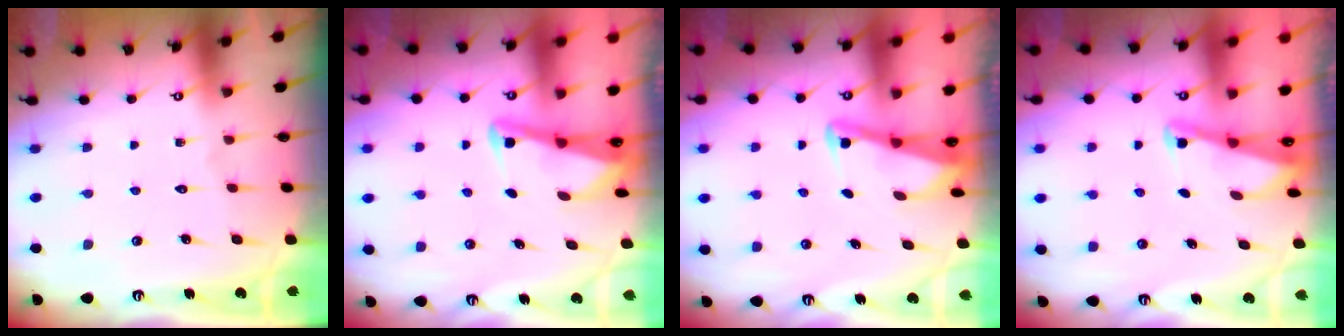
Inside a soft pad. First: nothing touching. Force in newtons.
{"total": 3.0, "press": 3.0, "slide": 0.4}
{"total": 2.8, "press": 2.8, "slide": 0.3}
{"total": 2.1, "press": 2.0, "slide": 0.3}